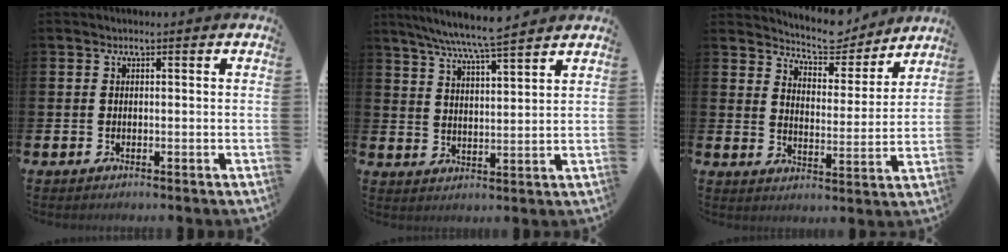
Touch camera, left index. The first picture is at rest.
{"total": 7.4, "force": [6.9, 0.0, 2.6], "torque": [-0.078, -0.029, 0.123]}
{"total": 6.8, "force": [6.5, 1.7, 1.0], "torque": [-0.040, -0.045, 0.114]}